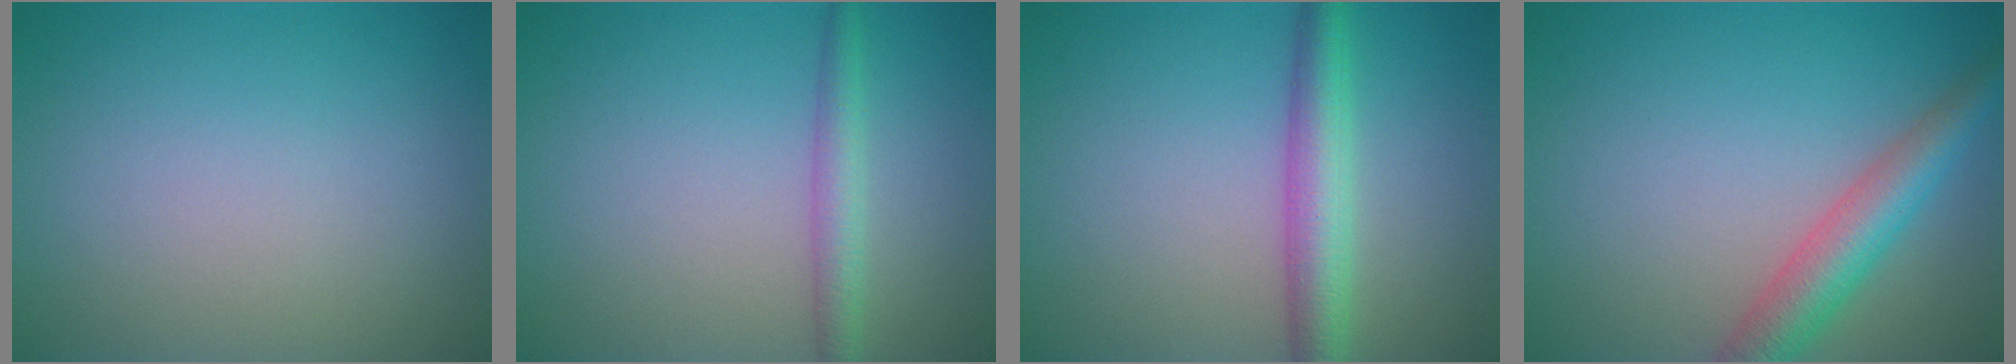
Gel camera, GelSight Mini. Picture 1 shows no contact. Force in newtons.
{"total": 2.3, "press": 2.3, "slide": 0.1}
{"total": 4.3, "press": 4.3, "slide": 0.1}
{"total": 4.6, "press": 4.6, "slide": 0.1}